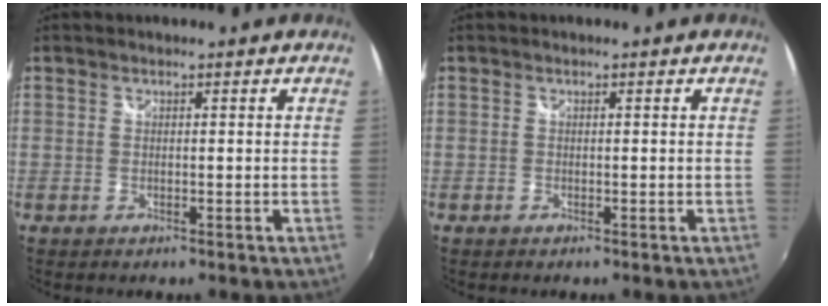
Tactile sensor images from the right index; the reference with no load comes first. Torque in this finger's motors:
{"motor_torque": [0.05, -0.05, 0.00, 0.00]}